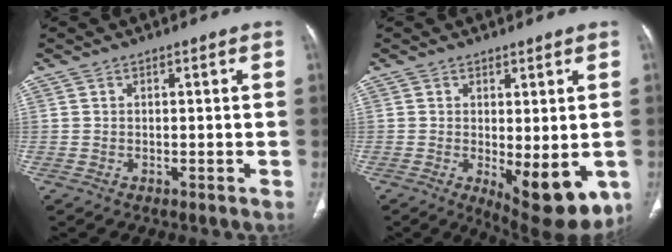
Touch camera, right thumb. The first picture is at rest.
{"total": 11.2, "force": [-2.6, 4.4, 10.0], "torque": [-0.118, -0.024, -0.021]}